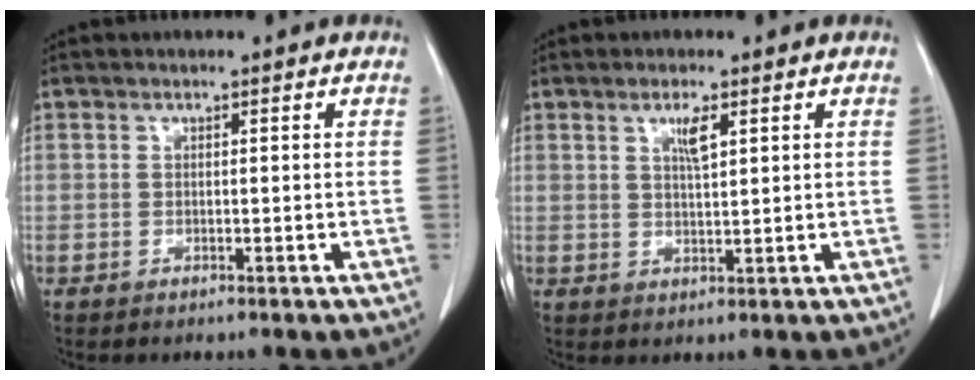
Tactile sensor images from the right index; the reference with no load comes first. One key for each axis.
{"total": 3.0, "fx": 1.4, "fy": 0.4, "fz": 2.6, "tx": -0.048, "ty": -0.002, "tz": 0.025}